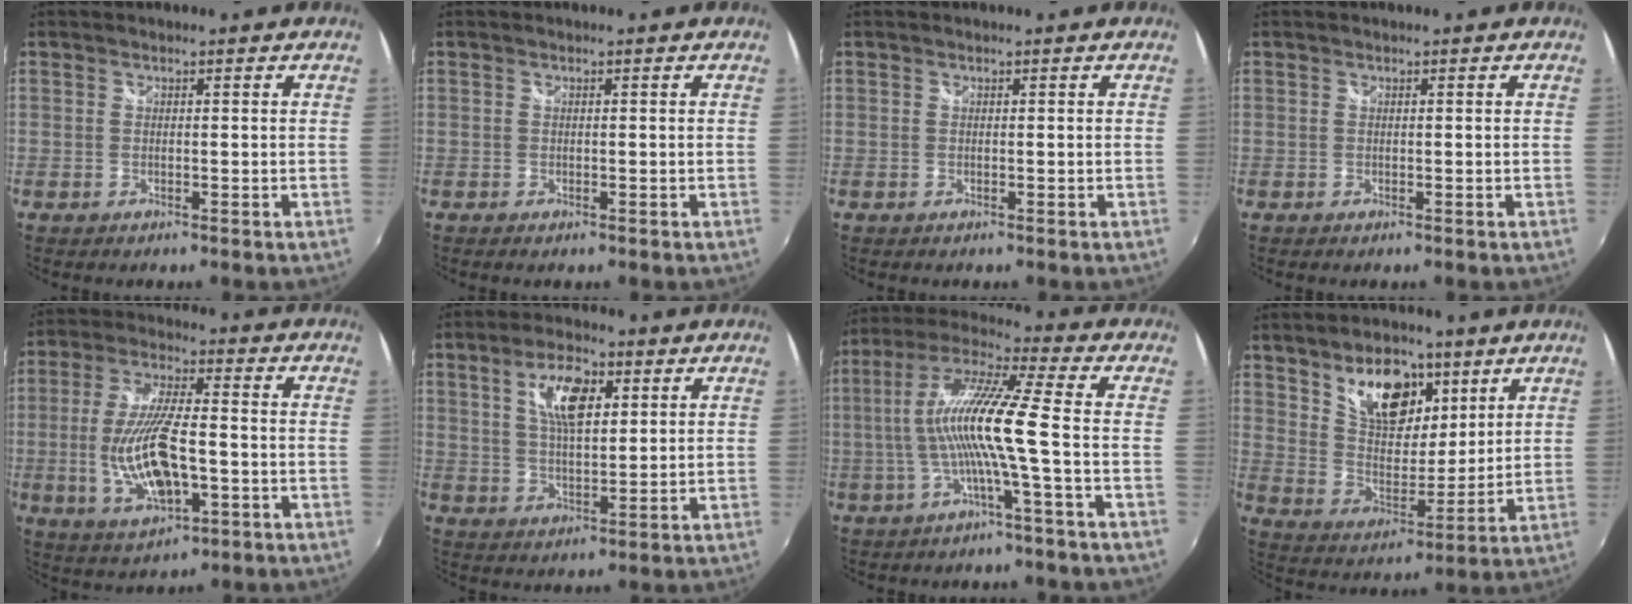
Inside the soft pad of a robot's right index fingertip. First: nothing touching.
{"total": 0.0}
{"total": 0.0}
{"total": 0.0}
{"total": 14.7, "force": [-3.2, 5.4, 13.3], "torque": [-0.269, -0.011, -0.048]}
{"total": 8.8, "force": [3.3, 3.7, 7.3], "torque": [-0.136, 0.011, 0.061]}
{"total": 12.6, "force": [-2.2, -1.1, 12.3], "torque": [-0.230, 0.006, -0.039]}
{"total": 14.6, "force": [8.1, 8.3, 8.9], "torque": [-0.145, 0.008, 0.150]}